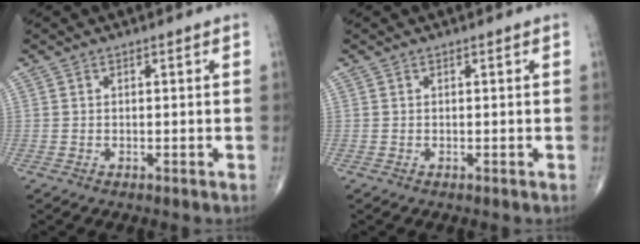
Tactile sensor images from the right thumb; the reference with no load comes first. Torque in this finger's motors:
{"motor_torque": [0.01, 0.01, 0.00, 0.00, 0.00]}